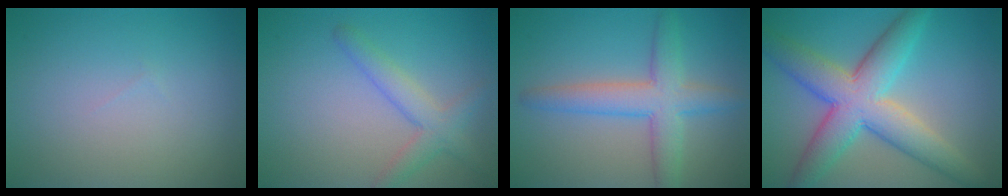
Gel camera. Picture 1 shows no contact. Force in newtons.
{"total": 3.0, "press": 3.0, "slide": 0.2}
{"total": 5.0, "press": 5.0, "slide": 0.2}
{"total": 8.5, "press": 8.4, "slide": 0.4}